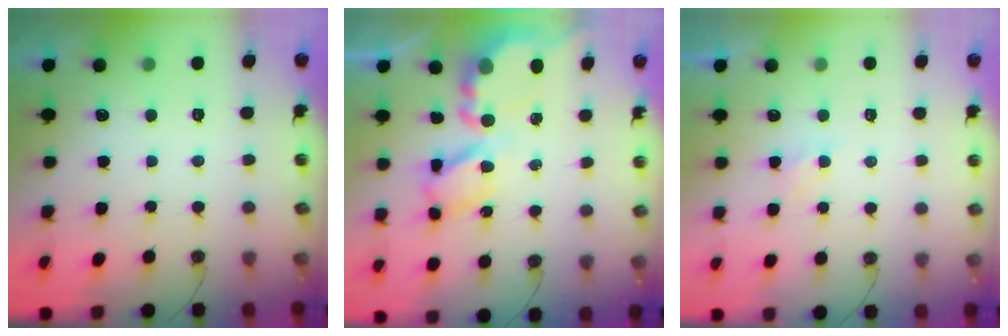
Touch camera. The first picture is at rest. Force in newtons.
{"total": 9.5, "press": 9.5, "slide": 0.6}
{"total": 2.9, "press": 2.9, "slide": 0.4}